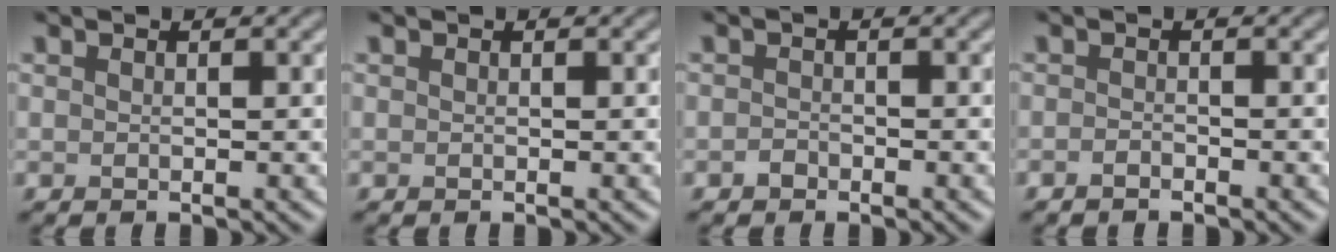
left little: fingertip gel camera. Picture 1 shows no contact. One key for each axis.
{"total": 0.0}
{"total": 0.8, "fx": -0.6, "fy": 0.5, "fz": 0.2, "tx": -0.001, "ty": 0.000, "tz": -0.011}
{"total": 0.7, "fx": -0.6, "fy": 0.2, "fz": 0.4, "tx": -0.005, "ty": 0.000, "tz": -0.012}